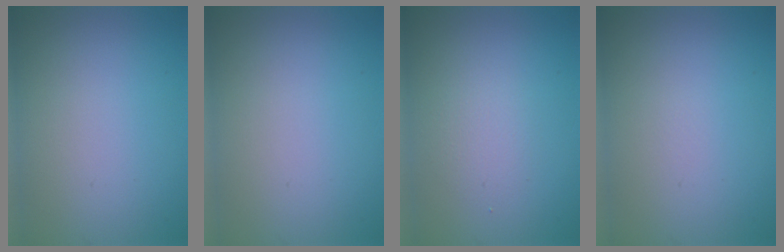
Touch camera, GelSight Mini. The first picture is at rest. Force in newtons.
{"total": 0.0}
{"total": 1.6, "press": 1.6, "slide": 0.1}
{"total": 0.0}